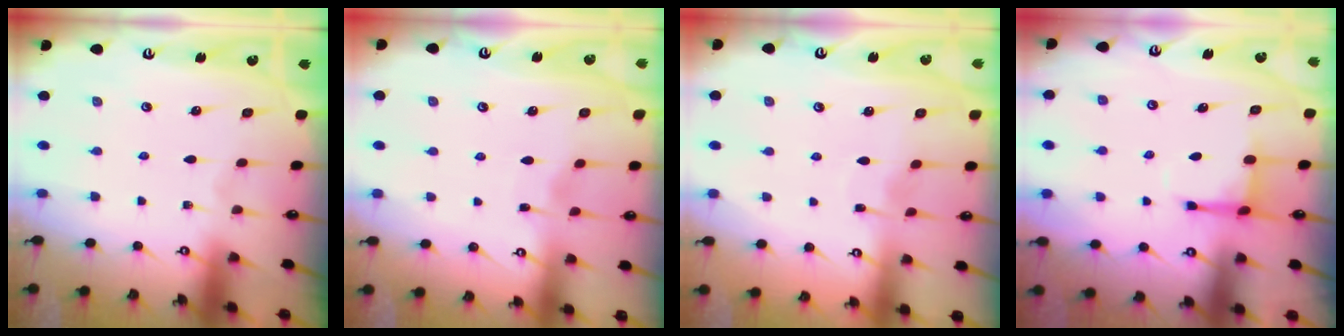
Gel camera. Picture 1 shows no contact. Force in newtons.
{"total": 2.6, "press": 2.6, "slide": 0.3}
{"total": 1.8, "press": 1.7, "slide": 0.3}
{"total": 4.6, "press": 4.5, "slide": 0.9}